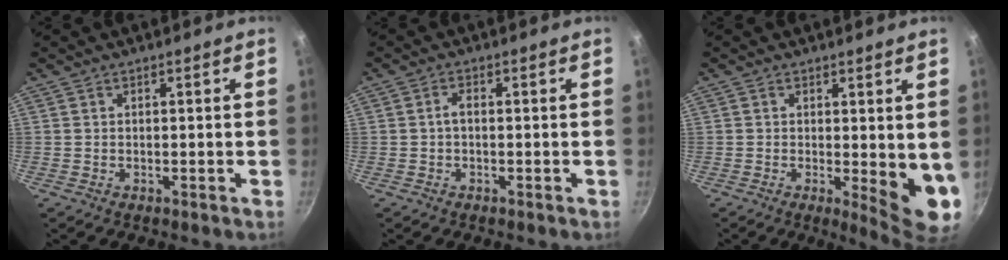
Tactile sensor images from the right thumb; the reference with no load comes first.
{"total": 1.6, "force": [-0.3, 0.8, 1.3], "torque": [-0.027, 0.010, -0.007]}
{"total": 8.3, "force": [-0.1, 2.7, 7.8], "torque": [-0.091, -0.019, 0.002]}